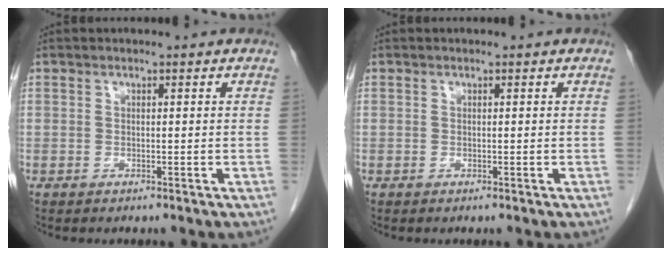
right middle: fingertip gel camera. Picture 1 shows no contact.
{"total": 0.0}